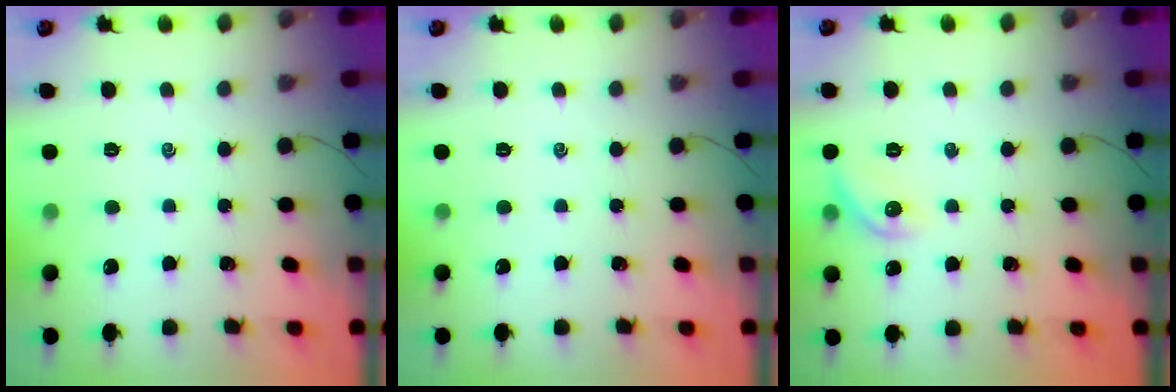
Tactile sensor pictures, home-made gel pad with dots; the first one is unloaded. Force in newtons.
{"total": 0.0}
{"total": 7.8, "press": 7.8, "slide": 0.5}